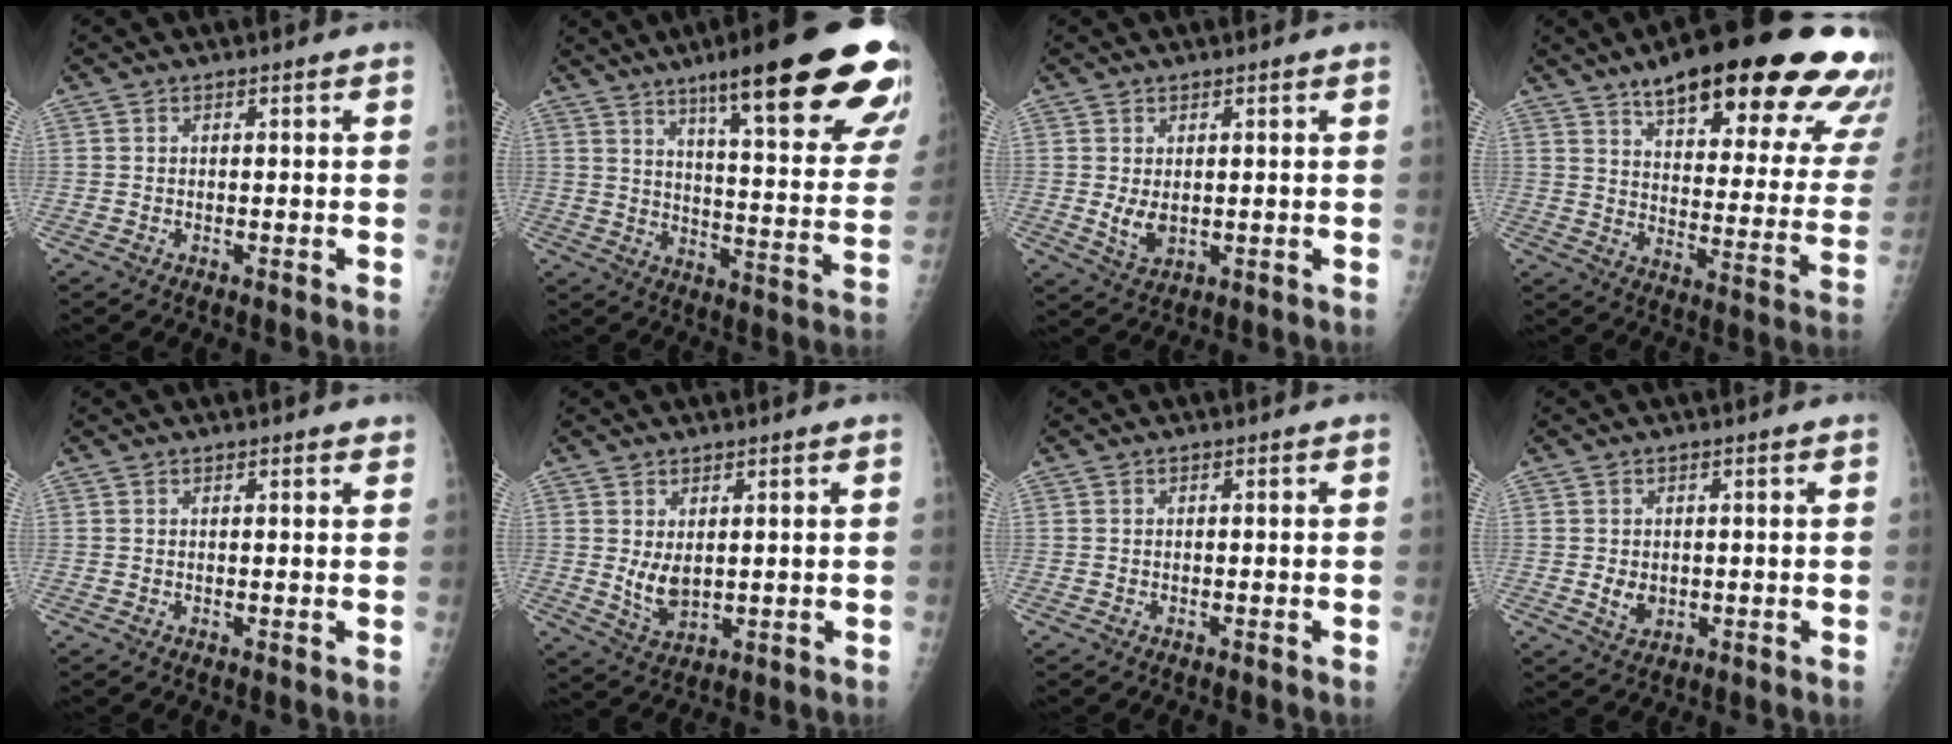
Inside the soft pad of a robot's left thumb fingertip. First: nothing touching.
{"total": 27.5, "force": [17.1, 4.4, 21.1], "torque": [-0.248, -0.057, 0.239]}
{"total": 3.8, "force": [0.6, 2.2, 3.1], "torque": [-0.049, -0.013, 0.020]}
{"total": 29.8, "force": [20.8, 8.2, 19.7], "torque": [-0.220, -0.075, 0.274]}
{"total": 2.3, "force": [1.8, 0.6, 1.2], "torque": [-0.005, 0.000, 0.020]}
{"total": 5.1, "force": [1.3, 2.7, 4.1], "torque": [-0.065, -0.021, 0.035]}
{"total": 0.0}
{"total": 3.0, "force": [0.1, 2.2, 1.9], "torque": [-0.026, -0.005, 0.011]}